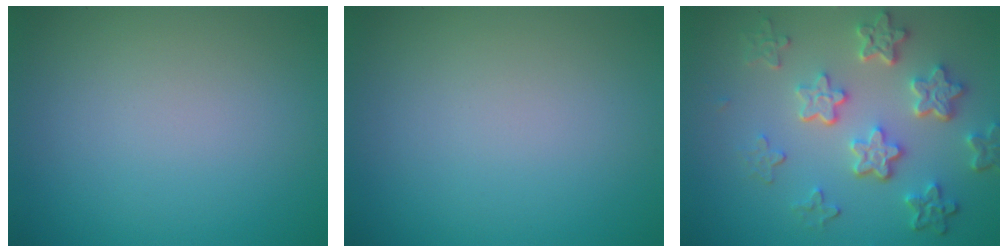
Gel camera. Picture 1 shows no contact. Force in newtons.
{"total": 0.0}
{"total": 5.9, "press": 4.4, "slide": 3.9}